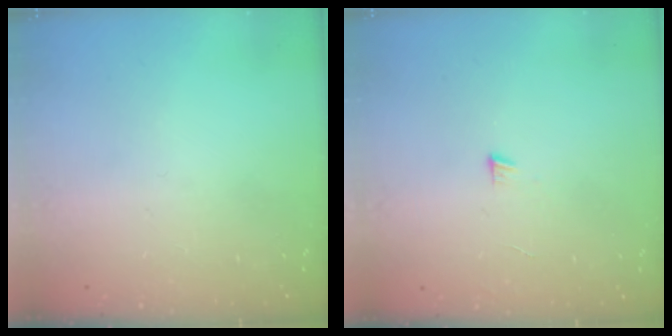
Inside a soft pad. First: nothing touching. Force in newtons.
{"total": 3.1, "press": 3.1, "slide": 0.4}